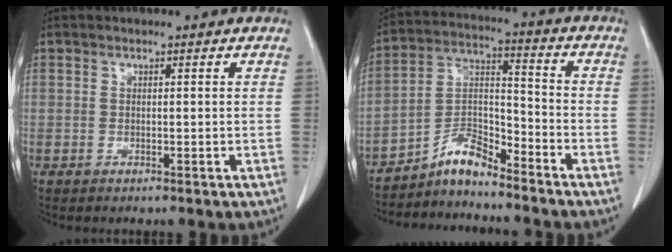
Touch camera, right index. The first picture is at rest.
{"total": 6.9, "force": [-6.2, 1.3, 2.8], "torque": [-0.055, 0.016, -0.115]}